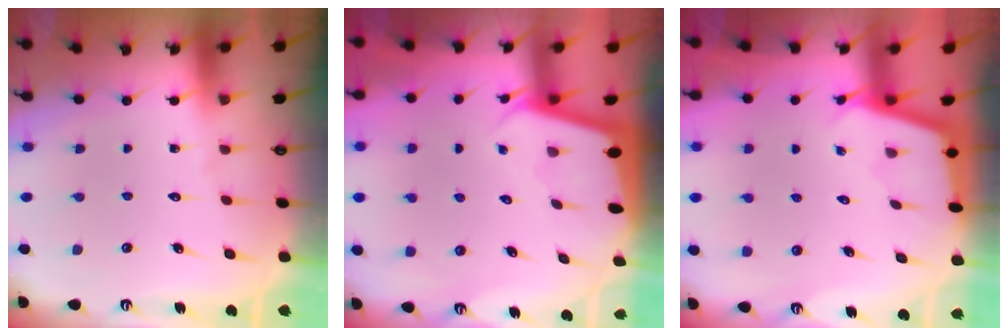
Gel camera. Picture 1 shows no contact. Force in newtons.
{"total": 2.0, "press": 2.0, "slide": 0.1}
{"total": 2.4, "press": 2.4, "slide": 0.2}